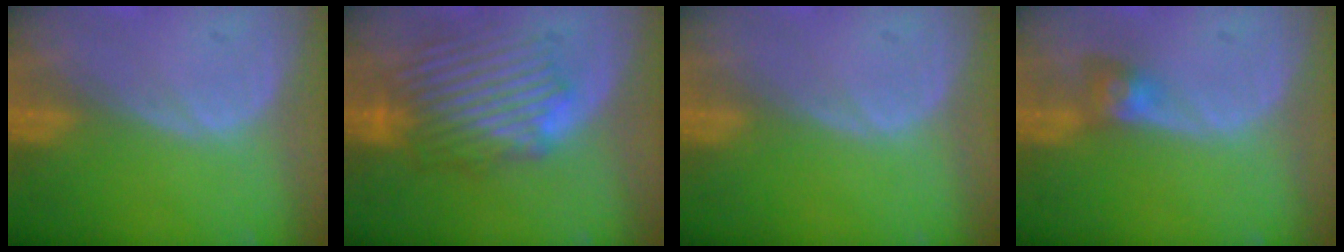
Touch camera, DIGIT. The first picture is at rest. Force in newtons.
{"total": 8.6, "press": 8.2, "slide": 2.6}
{"total": 0.0}
{"total": 3.2, "press": 2.7, "slide": 1.6}